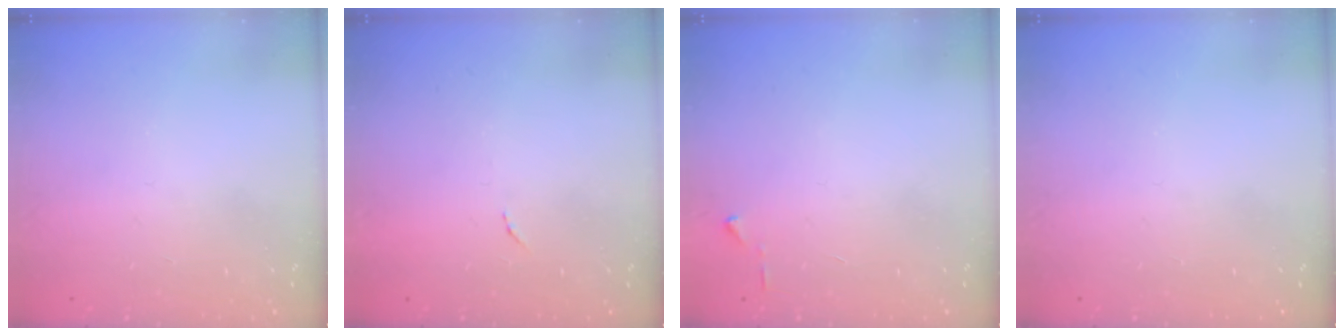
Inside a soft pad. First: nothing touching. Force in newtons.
{"total": 3.3, "press": 3.3, "slide": 0.1}
{"total": 3.2, "press": 3.2, "slide": 0.4}
{"total": 0.0}